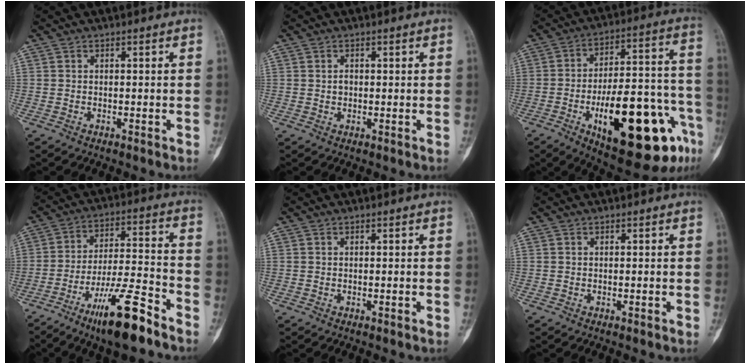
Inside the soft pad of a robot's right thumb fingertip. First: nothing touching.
{"total": 1.2, "force": [0.1, 1.0, 0.7], "torque": [-0.001, 0.007, 0.002]}
{"total": 28.2, "force": [-11.7, 10.2, 23.6], "torque": [-0.302, 0.058, -0.157]}
{"total": 15.2, "force": [-10.0, 3.1, 11.0], "torque": [-0.192, 0.069, -0.171]}
{"total": 0.0}
{"total": 0.0}